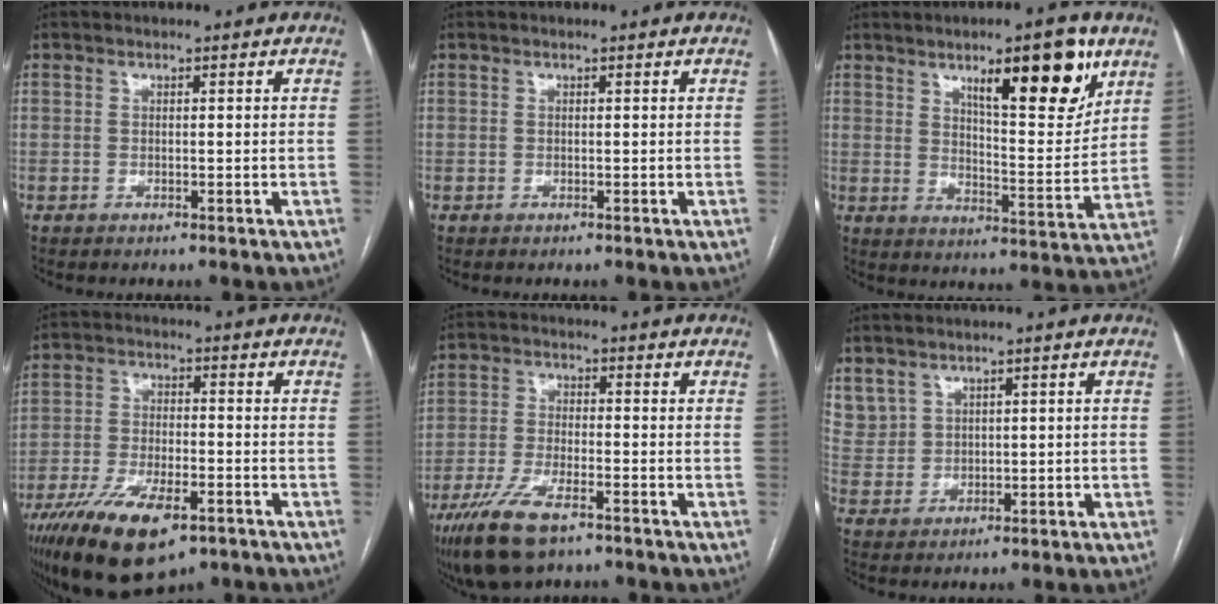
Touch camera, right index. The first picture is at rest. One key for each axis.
{"total": 0.0}
{"total": 13.6, "fx": 7.8, "fy": 2.8, "fz": 10.8, "tx": -0.154, "ty": -0.008, "tz": 0.118}
{"total": 14.3, "fx": -8.8, "fy": 5.1, "fz": 10.0, "tx": -0.195, "ty": -0.019, "tz": -0.149}
{"total": 9.7, "fx": -6.3, "fy": 2.8, "fz": 6.8, "tx": -0.139, "ty": -0.017, "tz": -0.113}
{"total": 5.3, "fx": 3.6, "fy": 3.8, "fz": 0.9, "tx": -0.026, "ty": 0.013, "tz": 0.086}